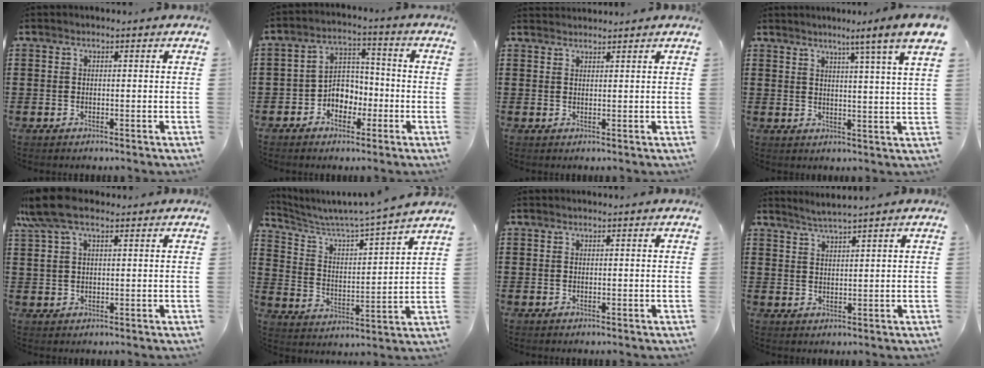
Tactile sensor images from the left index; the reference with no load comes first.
{"total": 5.3, "force": [-2.4, 4.2, 2.1], "torque": [-0.046, 0.014, -0.048]}
{"total": 1.3, "force": [1.3, 0.1, 0.0], "torque": [-0.002, -0.001, 0.027]}
{"total": 5.5, "force": [3.8, -1.6, 3.6], "torque": [-0.068, -0.032, 0.051]}
{"total": 7.8, "force": [4.6, 3.0, 5.5], "torque": [-0.136, 0.001, 0.081]}
{"total": 4.4, "force": [4.0, -0.3, 1.8], "torque": [-0.056, -0.039, 0.056]}
{"total": 0.0}
{"total": 2.3, "force": [2.1, -0.5, 0.7], "torque": [-0.016, -0.001, 0.040]}